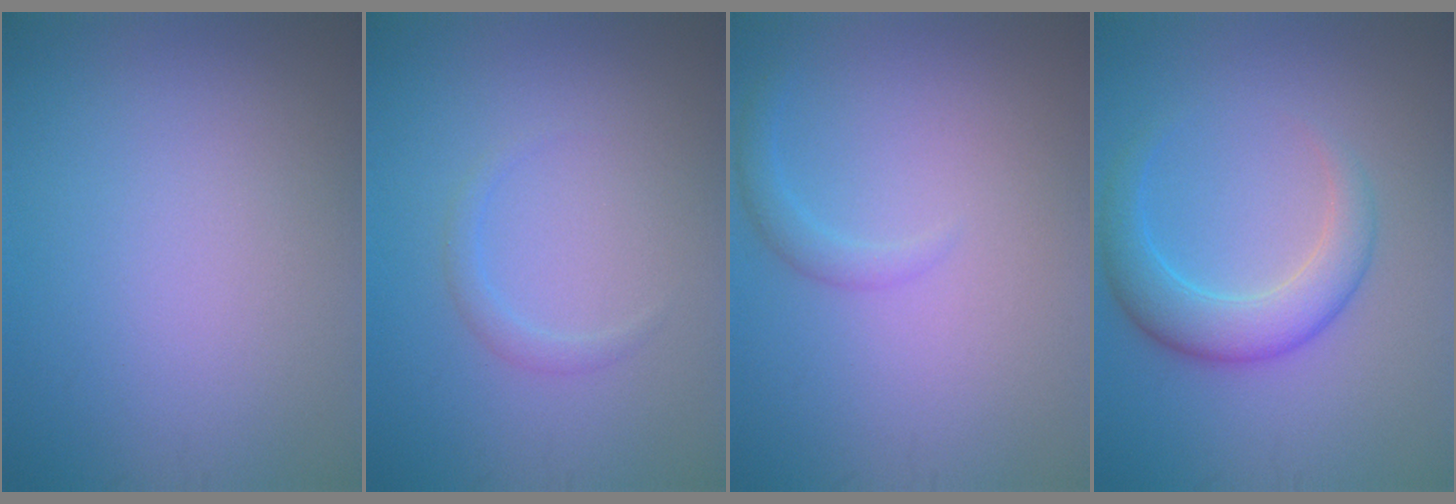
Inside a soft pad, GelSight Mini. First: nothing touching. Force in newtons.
{"total": 1.1, "press": 1.1, "slide": 0.1}
{"total": 1.4, "press": 1.4, "slide": 0.1}
{"total": 4.4, "press": 4.4, "slide": 0.1}